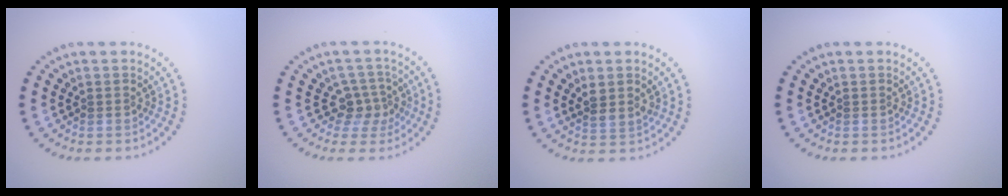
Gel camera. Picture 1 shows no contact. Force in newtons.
{"total": 2.6, "press": 2.0, "slide": 1.7}
{"total": 1.9, "press": 1.7, "slide": 0.7}
{"total": 0.0}